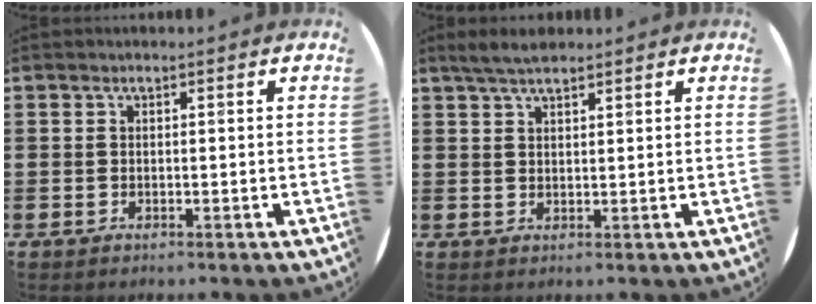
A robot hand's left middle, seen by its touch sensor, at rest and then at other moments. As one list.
[{"total": 3.2, "force": [2.7, 0.7, 1.5], "torque": [-0.034, 0.003, 0.050]}]